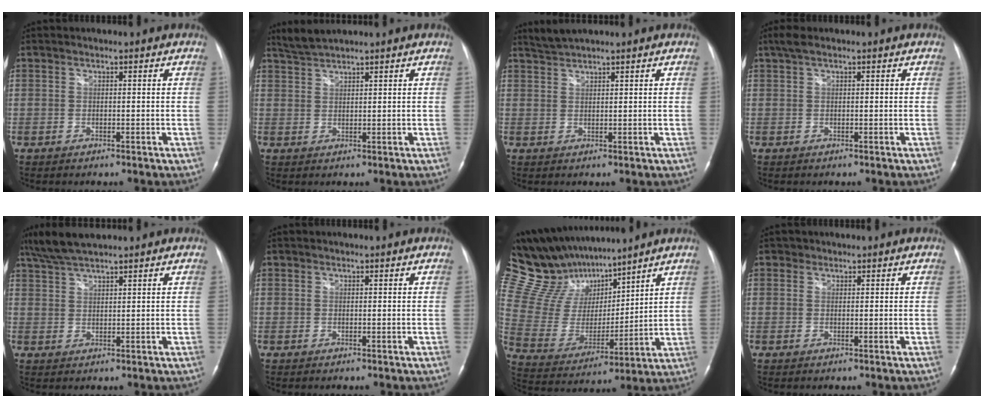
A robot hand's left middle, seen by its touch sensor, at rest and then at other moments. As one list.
[{"total": 2.7, "force": [2.6, -0.4, 0.5], "torque": [-0.018, 0.010, 0.058]}, {"total": 2.3, "force": [2.2, -0.2, 0.4], "torque": [-0.013, 0.010, 0.048]}, {"total": 2.1, "force": [1.3, 0.7, 1.4], "torque": [-0.032, 0.023, 0.025]}, {"total": 5.9, "force": [5.1, 0.5, 3.0], "torque": [-0.066, 0.021, 0.100]}, {"total": 0.0}, {"total": 16.6, "force": [14.3, 5.7, 6.4], "torque": [-0.137, 0.024, 0.273]}, {"total": 0.9, "force": [0.5, 0.8, 0.0], "torque": [0.005, -0.001, 0.003]}]